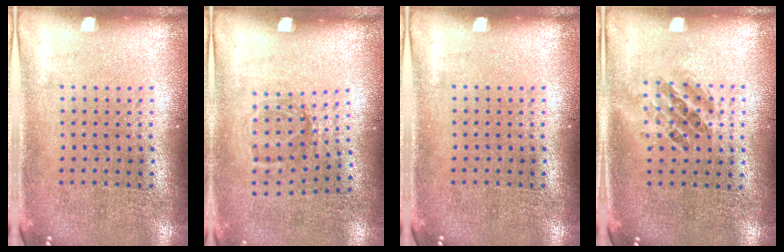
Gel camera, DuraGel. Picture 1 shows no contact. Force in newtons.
{"total": 1.2, "press": 0.8, "slide": 0.8}
{"total": 0.0}
{"total": 0.8, "press": 0.7, "slide": 0.4}